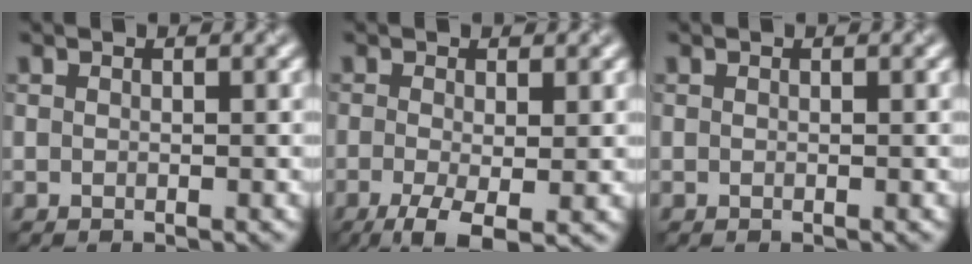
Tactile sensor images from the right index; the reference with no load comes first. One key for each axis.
{"total": 4.5, "fx": -1.6, "fy": 1.4, "fz": 3.9, "tx": -0.080, "ty": -0.008, "tz": -0.032}
{"total": 0.0}